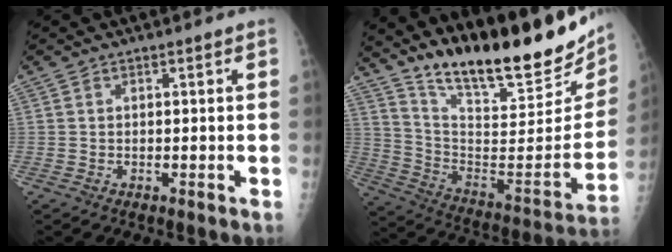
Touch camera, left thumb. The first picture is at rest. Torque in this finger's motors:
{"motor_torque": [0.25, 0.15, 1.39, -1.38, 0.09]}